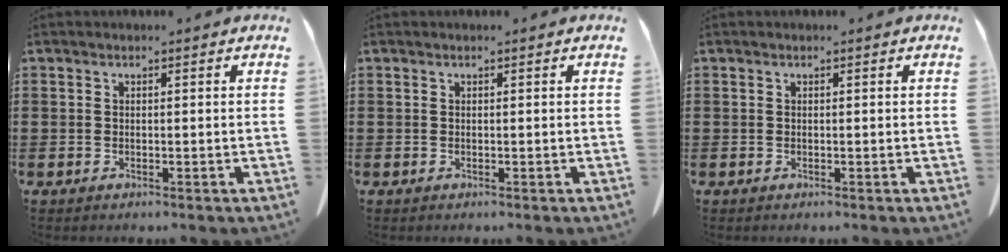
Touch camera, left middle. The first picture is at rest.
{"total": 0.0}
{"total": 0.0}